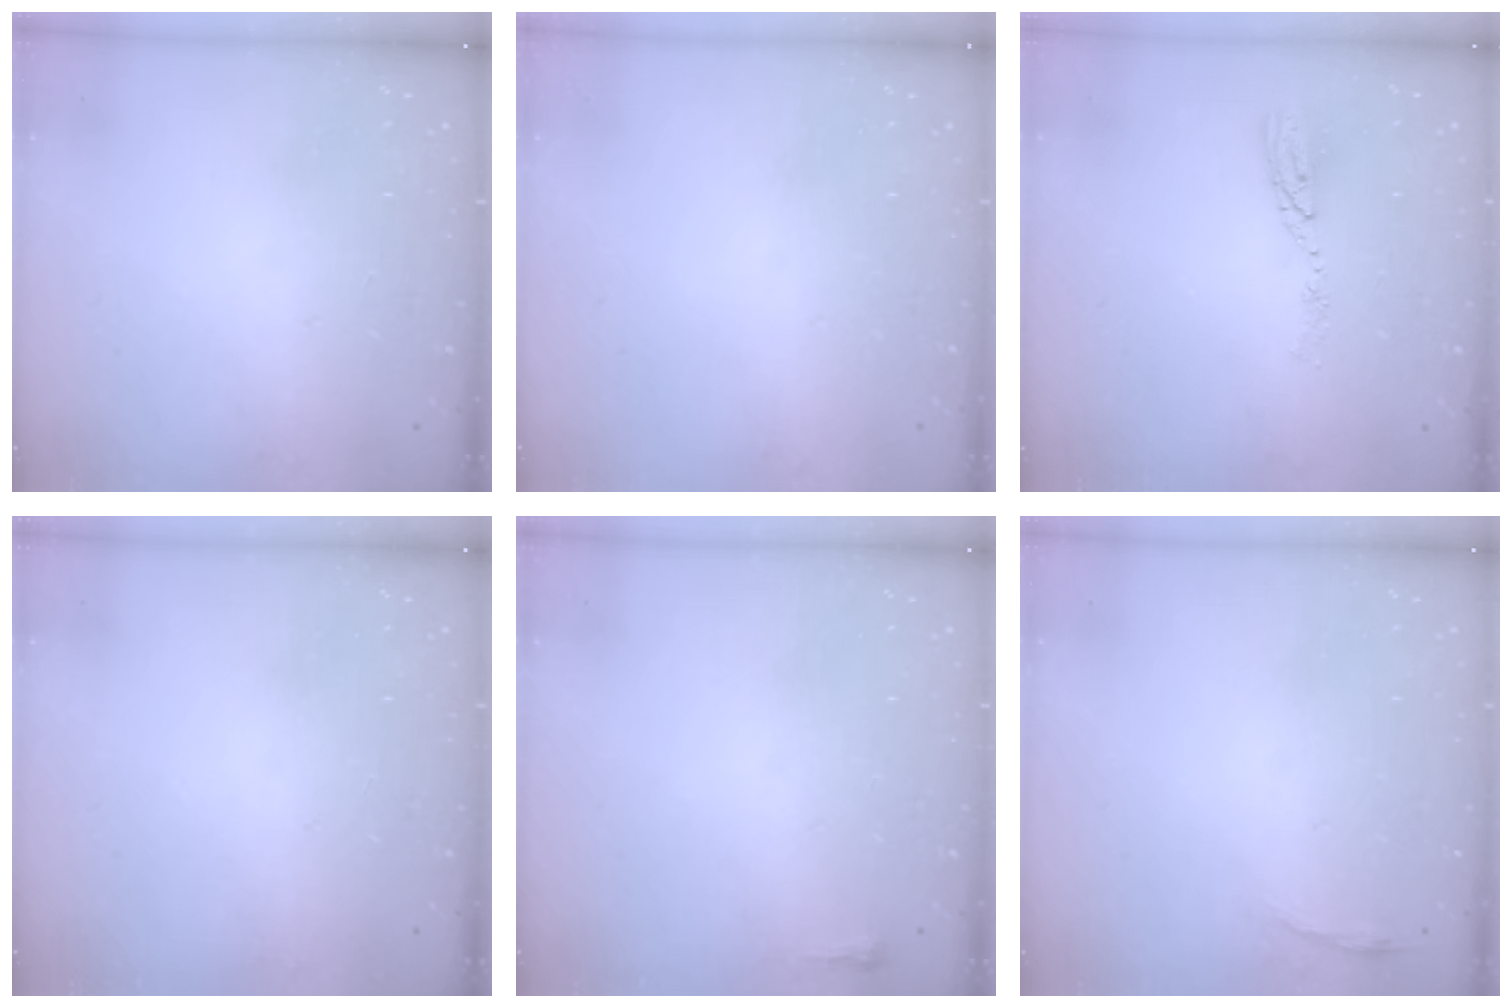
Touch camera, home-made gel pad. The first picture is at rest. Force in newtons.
{"total": 0.0}
{"total": 5.2, "press": 5.2, "slide": 0.3}
{"total": 0.0}
{"total": 2.4, "press": 2.4, "slide": 0.6}
{"total": 2.8, "press": 2.8, "slide": 0.6}